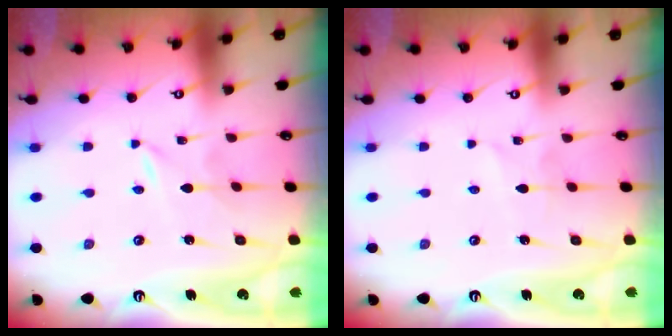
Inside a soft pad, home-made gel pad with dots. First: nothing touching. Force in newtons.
{"total": 1.7, "press": 1.6, "slide": 0.2}